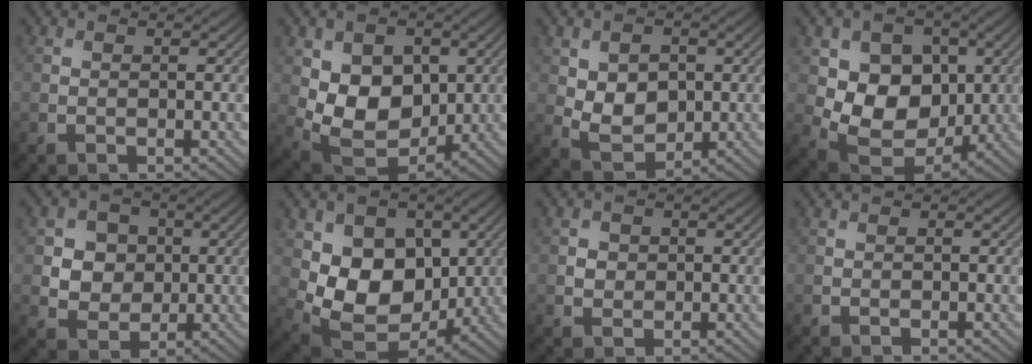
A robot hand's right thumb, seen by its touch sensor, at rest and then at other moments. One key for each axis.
{"total": 10.1, "fx": 1.4, "fy": 7.4, "fz": 6.8, "tx": -0.133, "ty": -0.017, "tz": 0.023}
{"total": 6.3, "fx": 0.6, "fy": 4.5, "fz": 4.4, "tx": -0.090, "ty": -0.009, "tz": 0.014}
{"total": 10.4, "fx": 1.5, "fy": 7.9, "fz": 6.5, "tx": -0.122, "ty": -0.021, "tz": 0.020}
{"total": 6.2, "fx": 1.3, "fy": 5.6, "fz": 2.4, "tx": -0.070, "ty": 0.002, "tz": 0.019}
{"total": 11.4, "fx": 1.6, "fy": 8.3, "fz": 7.7, "tx": -0.146, "ty": -0.023, "tz": 0.029}
{"total": 1.7, "fx": 0.1, "fy": 1.6, "fz": 0.6, "tx": -0.013, "ty": -0.004, "tz": -0.002}
{"total": 0.0}